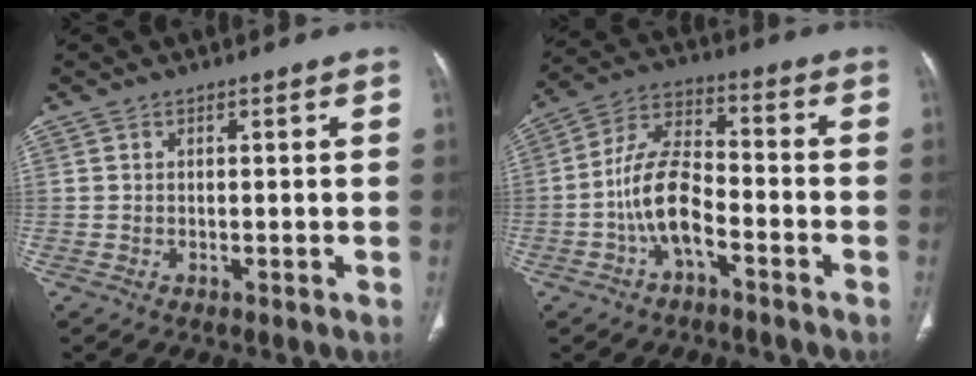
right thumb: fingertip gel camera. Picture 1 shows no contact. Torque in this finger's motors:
{"motor_torque": [4.10, 0.91, 1.29, -1.48, 0.19]}